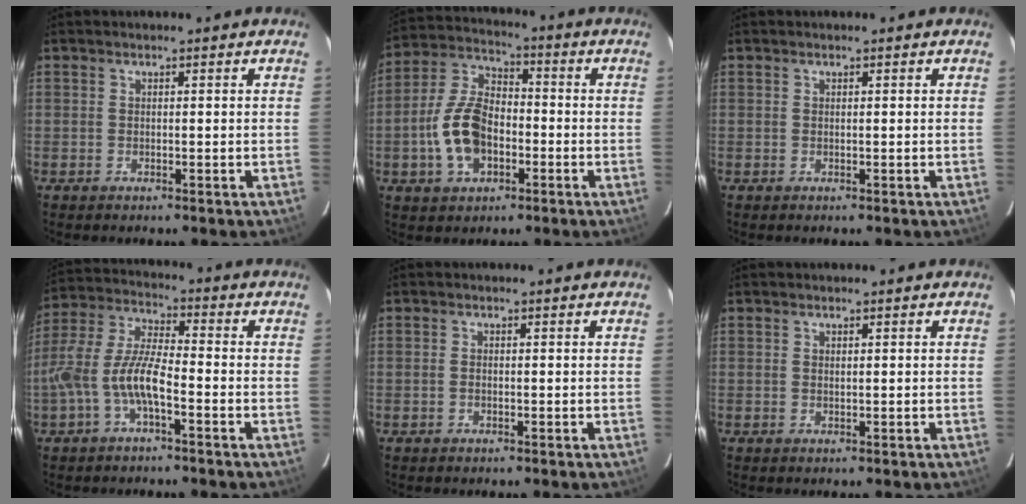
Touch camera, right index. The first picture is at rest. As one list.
[{"total": 12.3, "force": [-3.4, 7.6, 9.0], "torque": [-0.188, 0.021, -0.058]}, {"total": 0.0}, {"total": 10.1, "force": [-3.9, 2.9, 8.8], "torque": [-0.197, 0.009, -0.075]}, {"total": 0.7, "force": [-0.2, 0.5, 0.5], "torque": [-0.010, 0.001, -0.005]}, {"total": 0.5, "force": [0.2, 0.2, 0.4], "torque": [-0.008, 0.002, 0.005]}]